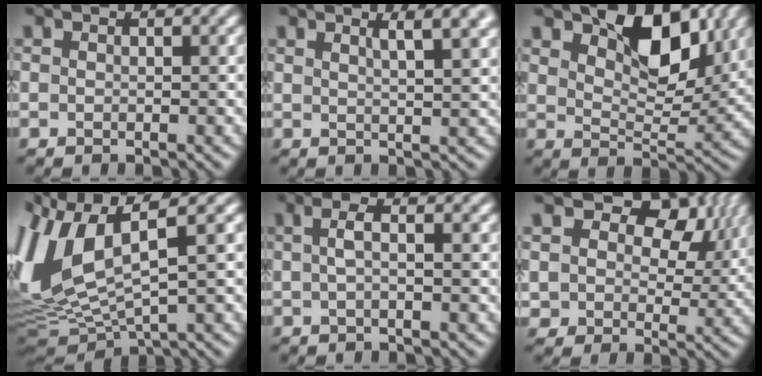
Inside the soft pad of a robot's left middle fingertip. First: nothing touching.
{"total": 4.2, "force": [2.6, 1.2, 3.1], "torque": [-0.018, 0.023, 0.026]}
{"total": 7.7, "force": [4.6, 3.6, 5.0], "torque": [-0.073, 0.000, 0.072]}
{"total": 9.4, "force": [3.0, 4.2, 7.8], "torque": [-0.189, 0.000, 0.064]}
{"total": 2.0, "force": [0.6, 0.5, 1.9], "torque": [-0.035, 0.013, 0.008]}
{"total": 10.1, "force": [4.5, 7.0, 5.7], "torque": [-0.100, 0.015, 0.069]}